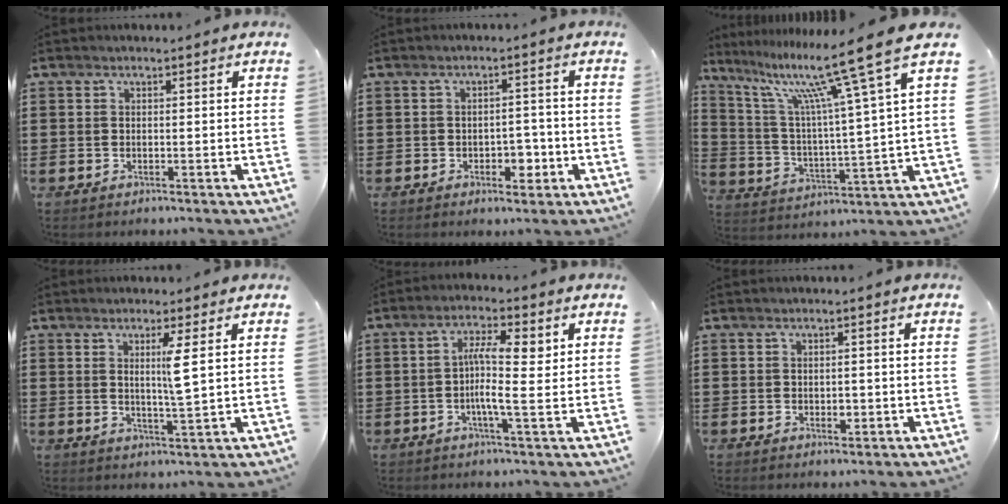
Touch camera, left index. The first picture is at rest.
{"total": 3.4, "force": [-1.6, 2.2, 2.2], "torque": [-0.033, 0.001, -0.033]}
{"total": 13.4, "force": [9.7, 0.3, 9.2], "torque": [-0.190, -0.055, 0.147]}
{"total": 4.2, "force": [1.4, -0.2, 3.9], "torque": [-0.073, -0.009, 0.020]}
{"total": 8.0, "force": [0.4, 1.8, 7.7], "torque": [-0.136, 0.007, 0.002]}
{"total": 1.4, "force": [-0.2, 0.9, 1.0], "torque": [-0.020, 0.003, -0.004]}